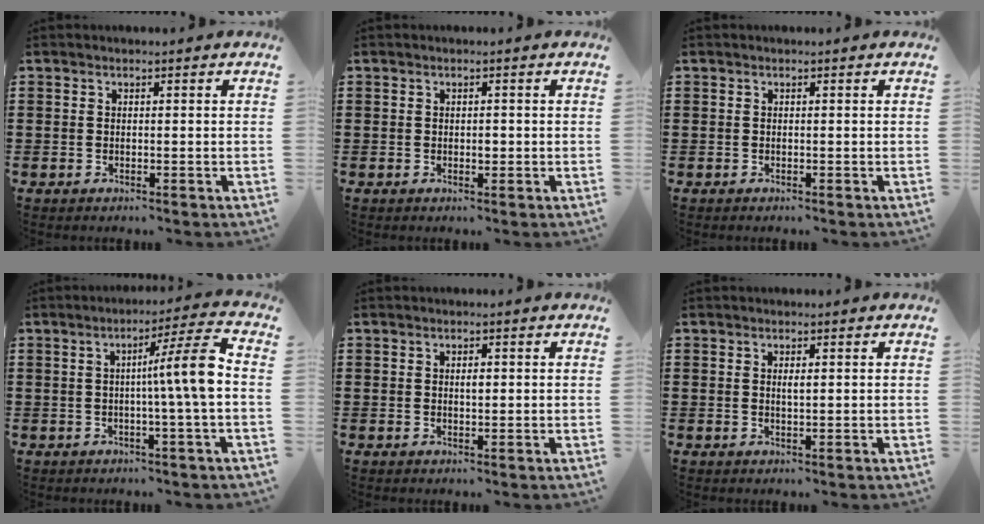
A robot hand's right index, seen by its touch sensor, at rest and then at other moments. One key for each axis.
{"total": 1.2, "fx": 0.0, "fy": 0.6, "fz": 1.0, "tx": -0.020, "ty": 0.001, "tz": -0.001}
{"total": 0.0}
{"total": 8.3, "fx": 0.0, "fy": -0.3, "fz": 8.3, "tx": -0.126, "ty": -0.012, "tz": -0.013}
{"total": 1.2, "fx": 0.2, "fy": 0.5, "fz": 1.1, "tx": -0.022, "ty": 0.003, "tz": 0.002}
{"total": 1.2, "fx": 0.3, "fy": 0.3, "fz": 1.1, "tx": -0.022, "ty": 0.002, "tz": 0.004}